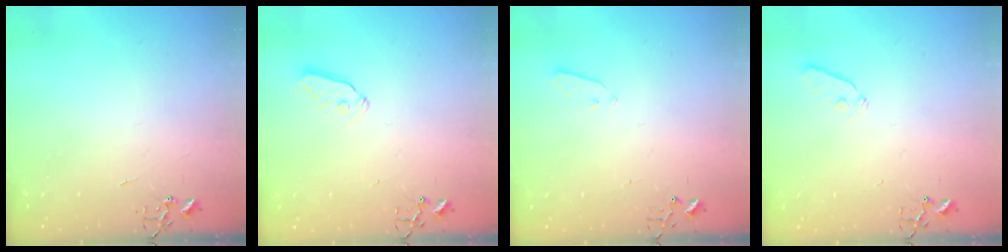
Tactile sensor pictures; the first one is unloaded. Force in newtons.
{"total": 6.4, "press": 6.4, "slide": 0.3}
{"total": 2.2, "press": 2.1, "slide": 0.3}
{"total": 5.0, "press": 5.0, "slide": 0.6}